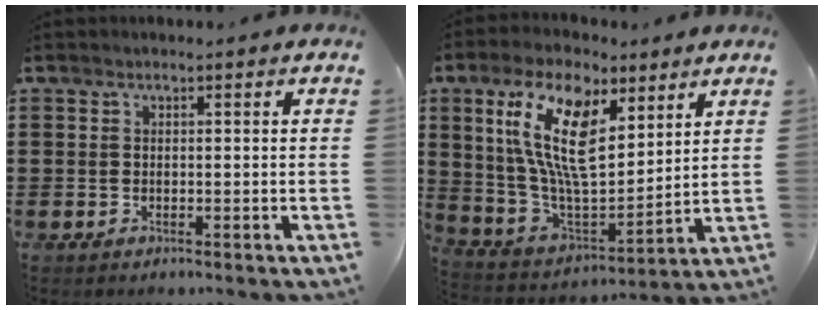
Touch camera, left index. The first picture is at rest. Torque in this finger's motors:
{"motor_torque": [1.55, -0.39, 0.95, 0.21]}